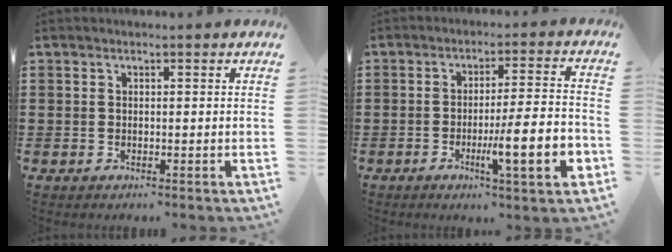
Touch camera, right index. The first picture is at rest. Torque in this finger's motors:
{"motor_torque": [1.72, -0.42, 0.73, 0.18]}